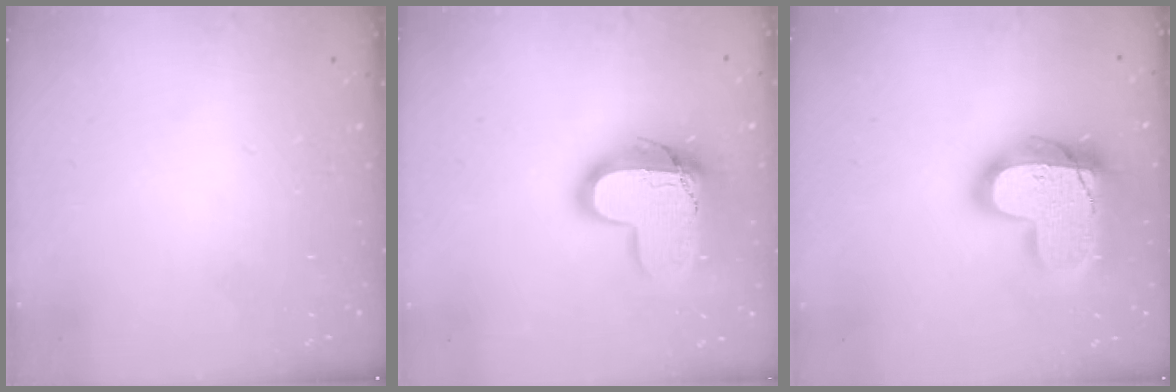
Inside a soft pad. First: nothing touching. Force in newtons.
{"total": 16.2, "press": 16.1, "slide": 1.3}
{"total": 23.3, "press": 23.2, "slide": 1.9}